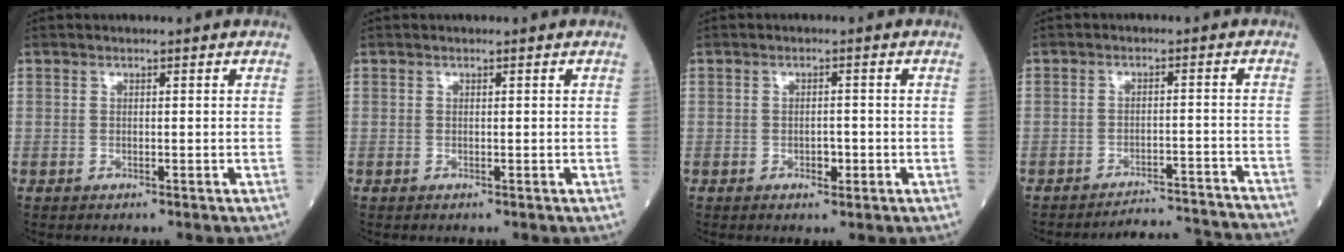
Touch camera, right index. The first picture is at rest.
{"total": 0.0}
{"total": 2.7, "force": [-1.0, 1.3, 2.1], "torque": [-0.030, 0.005, -0.009]}
{"total": 10.1, "force": [-10.1, -0.5, -0.2], "torque": [0.015, 0.016, -0.128]}